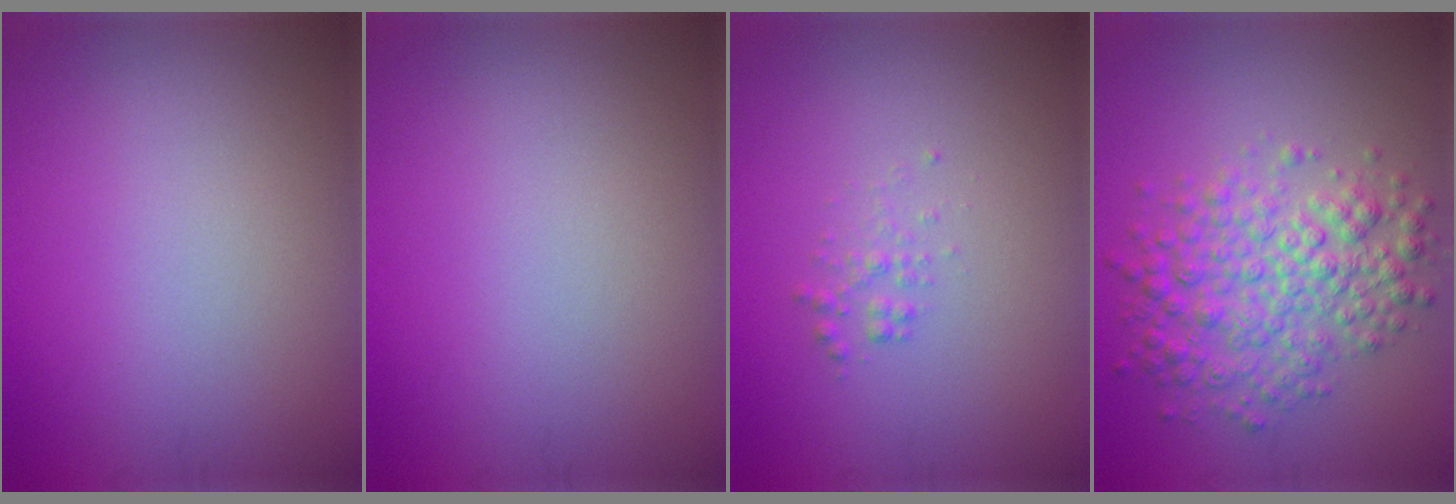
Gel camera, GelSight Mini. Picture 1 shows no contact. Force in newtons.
{"total": 0.0}
{"total": 1.0, "press": 1.0, "slide": 0.0}
{"total": 5.6, "press": 5.6, "slide": 0.0}